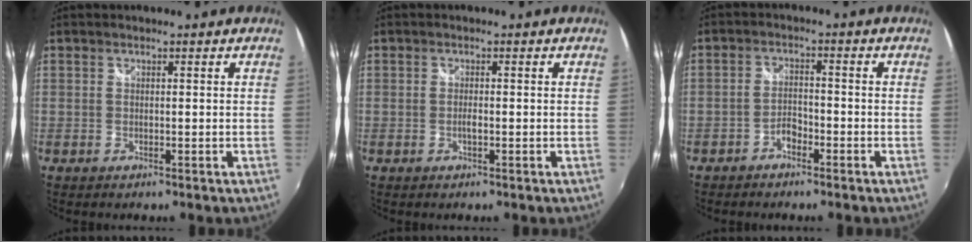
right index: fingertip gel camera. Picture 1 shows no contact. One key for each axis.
{"total": 1.1, "fx": -0.4, "fy": 0.3, "fz": 1.0, "tx": -0.020, "ty": -0.001, "tz": -0.007}
{"total": 2.9, "fx": -2.1, "fy": 1.3, "fz": 1.4, "tx": -0.033, "ty": 0.007, "tz": -0.038}